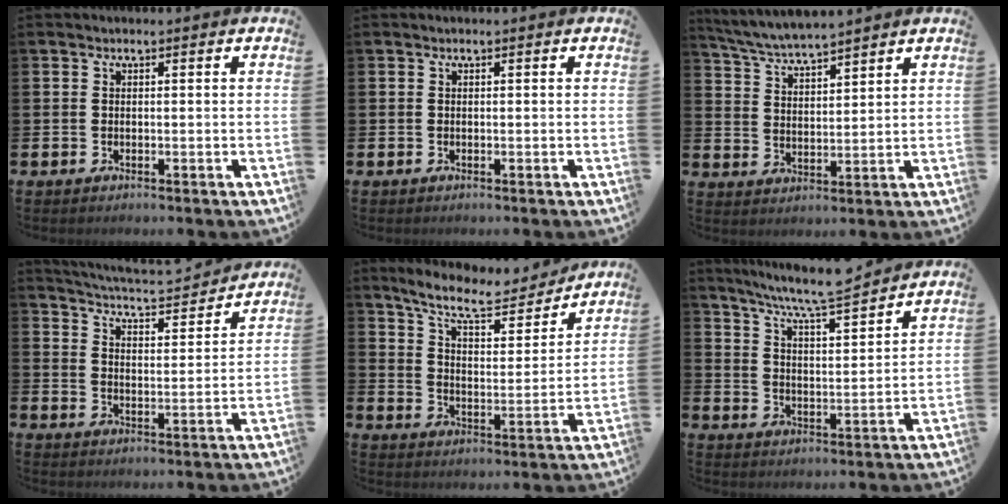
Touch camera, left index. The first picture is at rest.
{"total": 0.0}
{"total": 5.1, "force": [5.0, 0.0, 0.8], "torque": [-0.041, -0.028, 0.089]}
{"total": 4.9, "force": [4.9, 0.5, 0.7], "torque": [-0.037, -0.045, 0.079]}
{"total": 9.4, "force": [8.4, 2.1, 3.8], "torque": [-0.098, -0.053, 0.144]}
{"total": 8.3, "force": [7.8, 0.2, 2.9], "torque": [-0.082, -0.052, 0.138]}